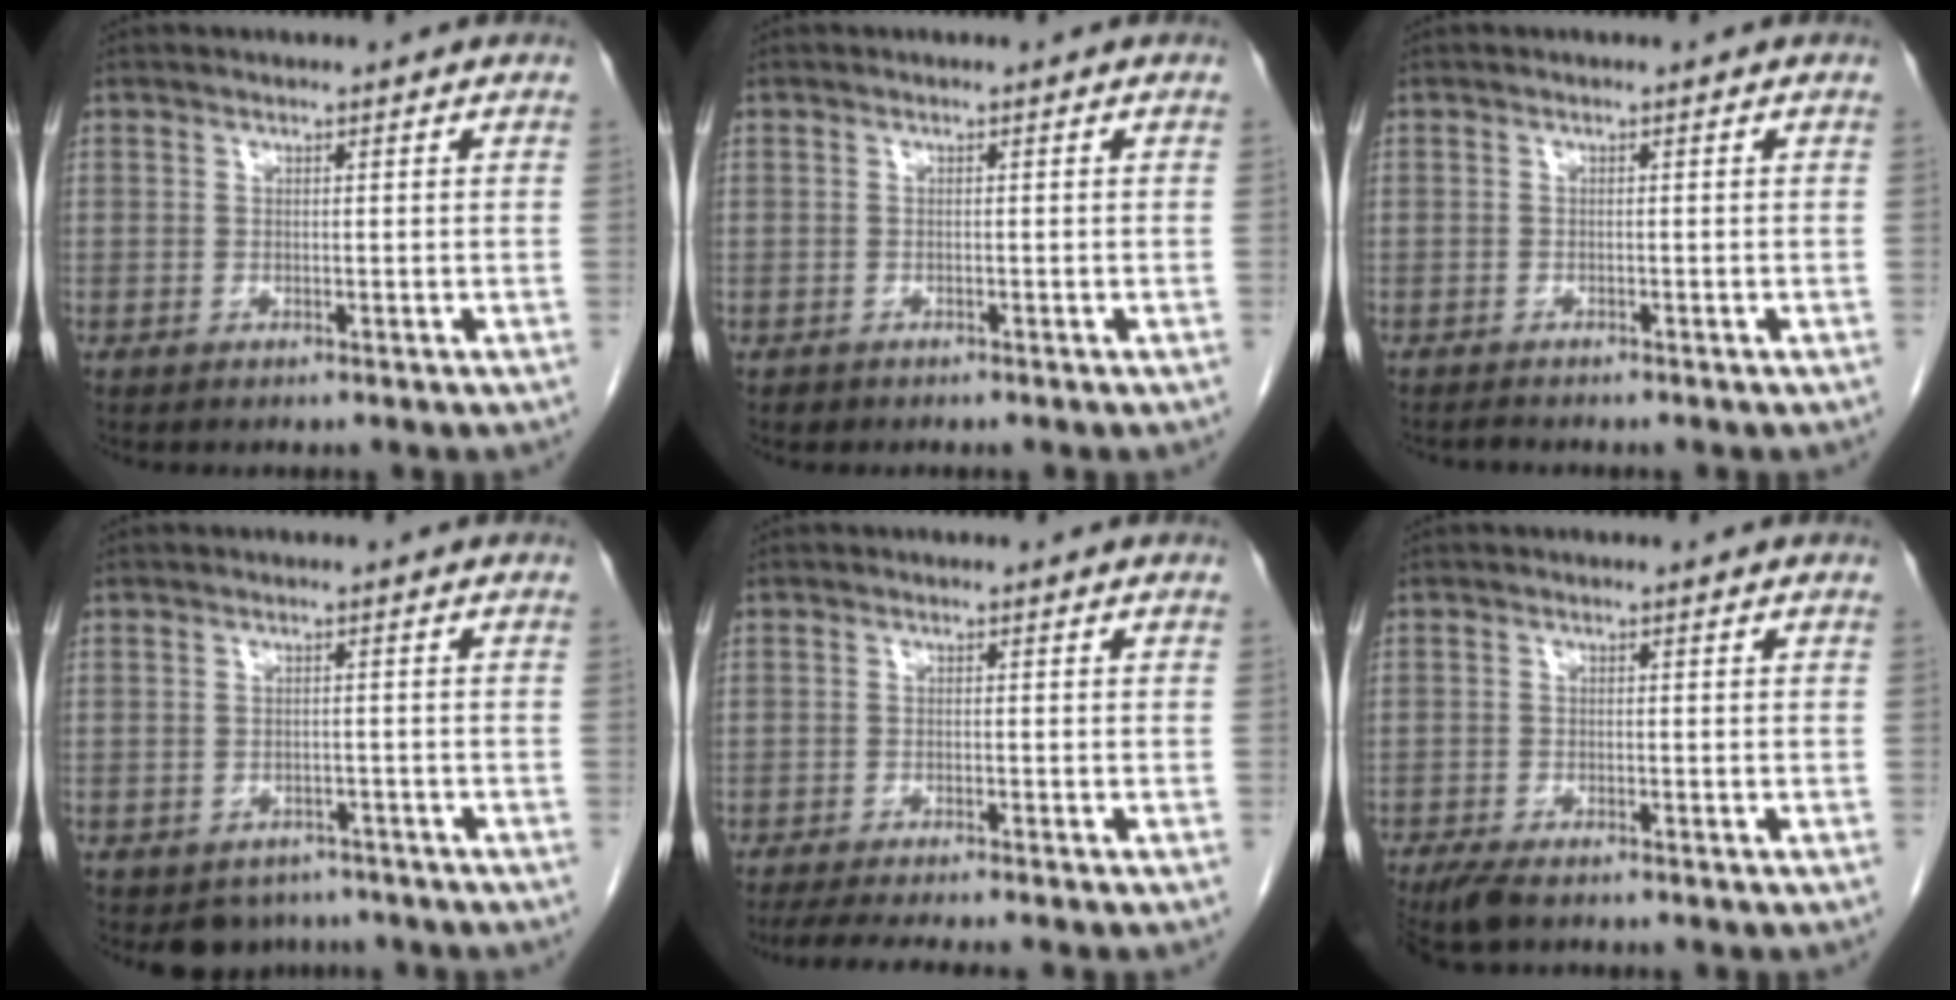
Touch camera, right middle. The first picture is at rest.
{"total": 0.6, "force": [-0.4, 0.5, 0.0], "torque": [-0.009, 0.002, -0.006]}
{"total": 1.1, "force": [-1.0, 0.2, 0.1], "torque": [-0.007, -0.004, -0.018]}
{"total": 4.3, "force": [-3.5, 2.4, 0.3], "torque": [0.002, 0.004, -0.046]}
{"total": 7.1, "force": [-6.2, 0.2, 3.4], "torque": [-0.046, -0.015, -0.096]}
{"total": 5.1, "force": [-4.2, 1.3, 2.5], "torque": [-0.045, -0.012, -0.070]}